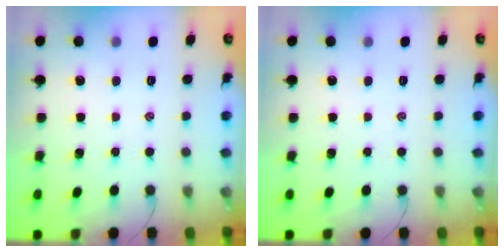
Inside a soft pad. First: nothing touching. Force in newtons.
{"total": 0.0}